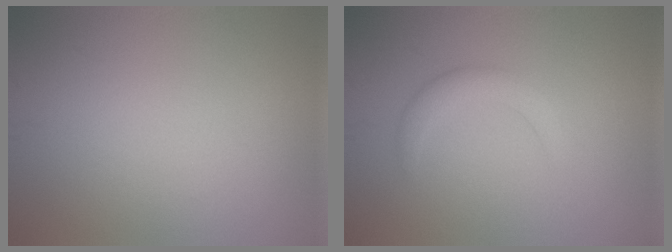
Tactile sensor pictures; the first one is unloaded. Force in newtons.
{"total": 2.1, "press": 2.0, "slide": 0.3}